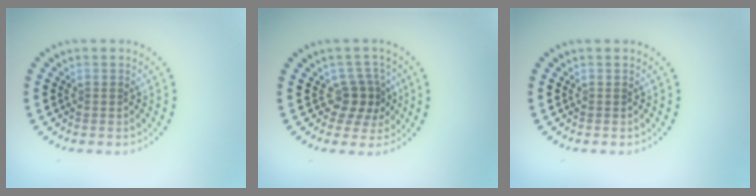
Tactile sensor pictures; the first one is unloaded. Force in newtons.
{"total": 2.6, "press": 2.1, "slide": 1.6}
{"total": 0.0}